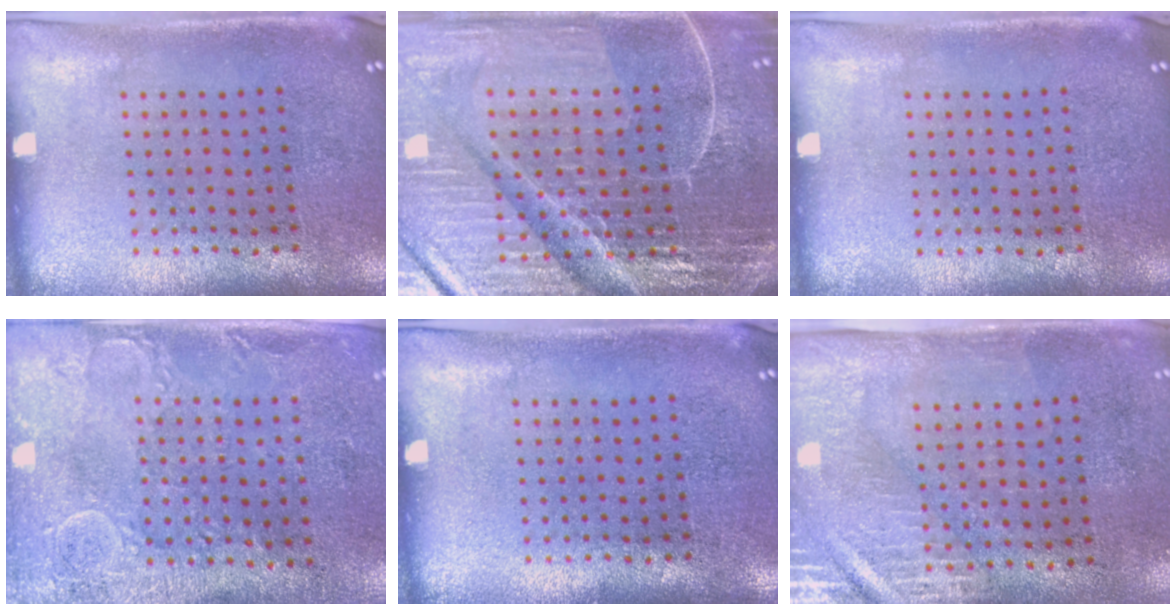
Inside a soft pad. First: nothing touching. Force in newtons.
{"total": 7.0, "press": 6.1, "slide": 3.4}
{"total": 0.0}
{"total": 2.9, "press": 2.4, "slide": 1.6}
{"total": 0.0}
{"total": 2.9, "press": 2.5, "slide": 1.5}